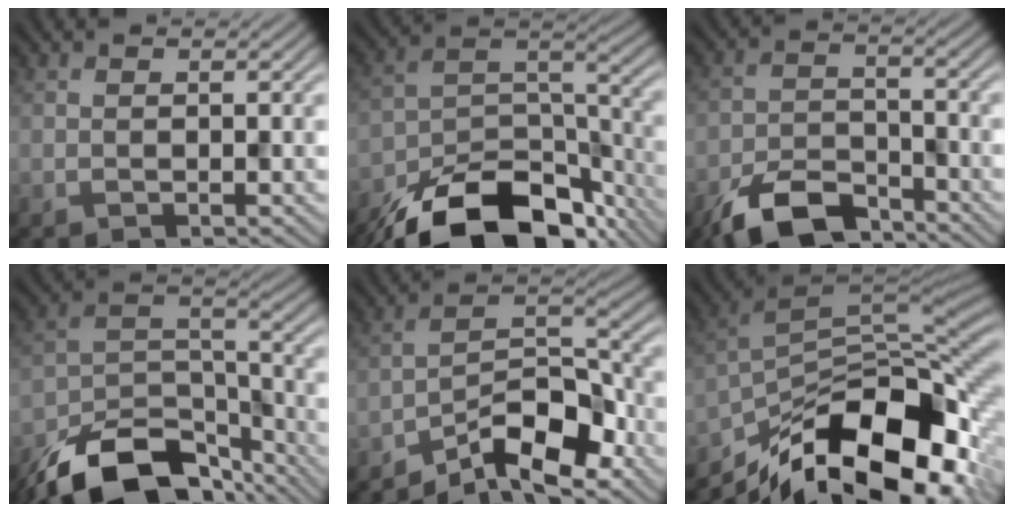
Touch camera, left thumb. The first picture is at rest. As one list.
[{"total": 18.2, "force": [-13.4, 8.4, 9.0], "torque": [-0.197, -0.044, -0.193]}, {"total": 8.9, "force": [-6.8, 3.6, 4.5], "torque": [-0.078, -0.008, -0.140]}, {"total": 15.7, "force": [-11.7, 6.9, 7.9], "torque": [-0.178, -0.020, -0.194]}, {"total": 9.7, "force": [-7.2, 3.0, 5.8], "torque": [-0.084, 0.011, -0.146]}, {"total": 16.5, "force": [-9.4, 7.3, 11.4], "torque": [-0.214, -0.025, -0.153]}]